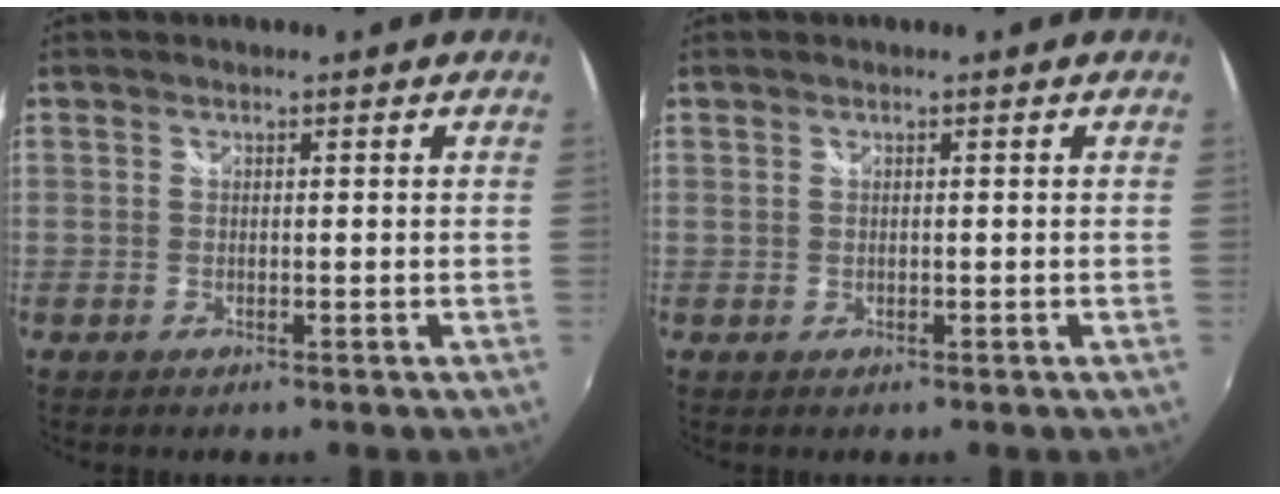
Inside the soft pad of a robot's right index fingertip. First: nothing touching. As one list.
[{"total": 0.0}]